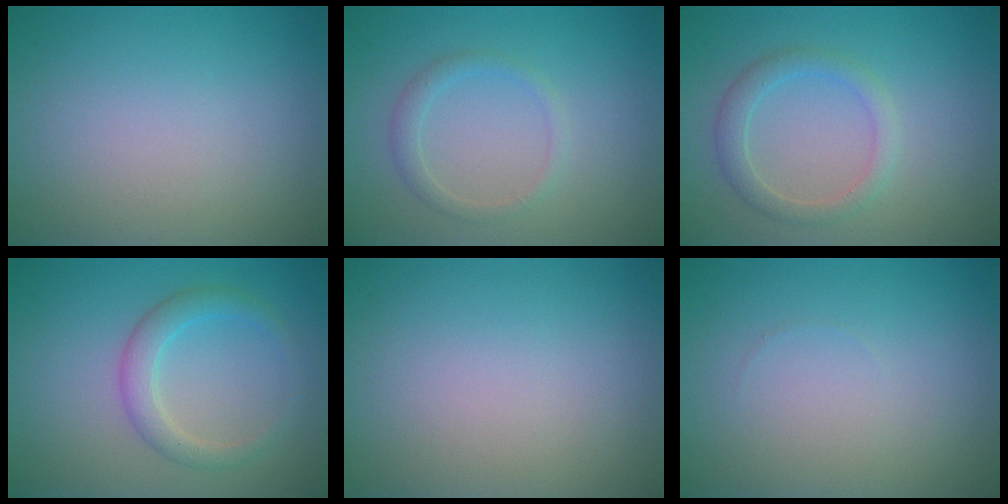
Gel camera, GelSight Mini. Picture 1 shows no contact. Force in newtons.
{"total": 1.5, "press": 1.5, "slide": 0.1}
{"total": 2.3, "press": 2.3, "slide": 0.1}
{"total": 2.6, "press": 2.6, "slide": 0.1}
{"total": 0.0}
{"total": 0.0}